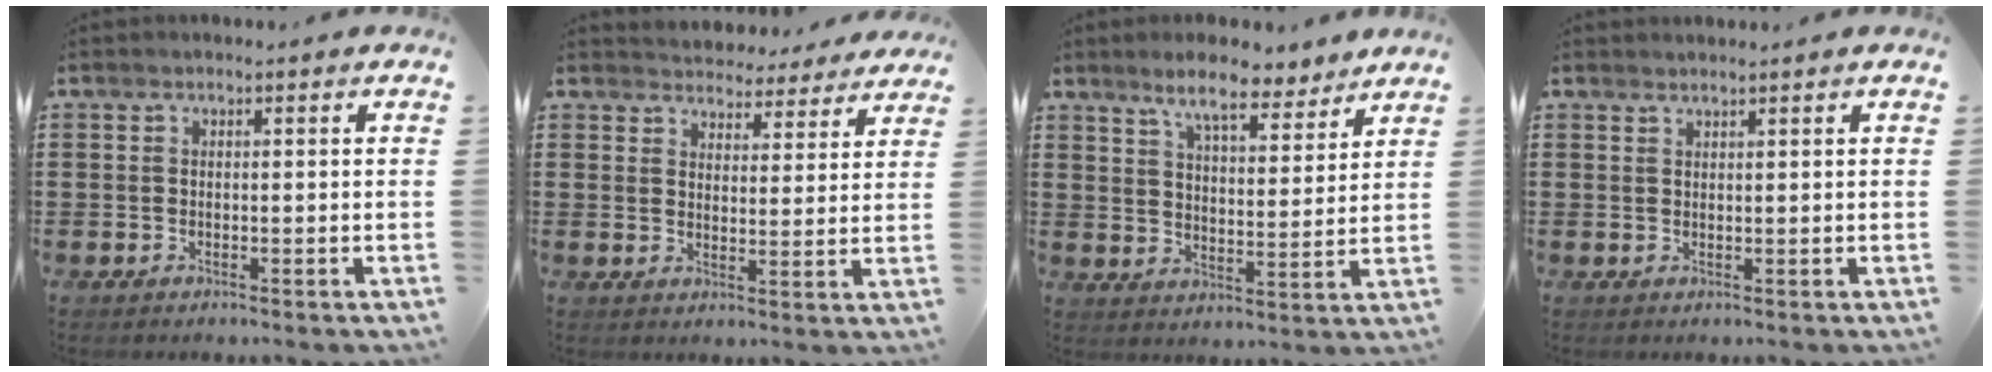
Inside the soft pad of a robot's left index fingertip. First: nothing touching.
{"total": 4.2, "force": [4.1, 0.6, -0.3], "torque": [-0.010, -0.030, 0.072]}
{"total": 7.8, "force": [6.9, 1.4, 3.5], "torque": [-0.081, -0.022, 0.124]}
{"total": 1.1, "force": [1.1, -0.1, 0.0], "torque": [-0.003, -0.001, 0.022]}